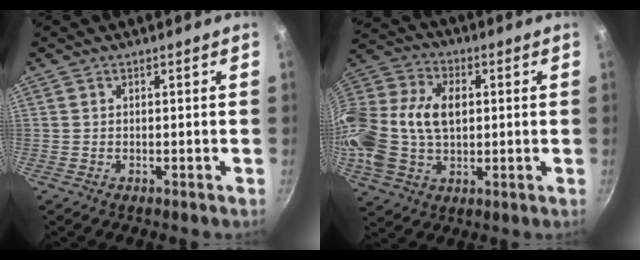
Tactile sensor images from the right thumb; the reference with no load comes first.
{"total": 20.9, "force": [1.6, 14.3, 15.1], "torque": [-0.308, 0.031, 0.021]}